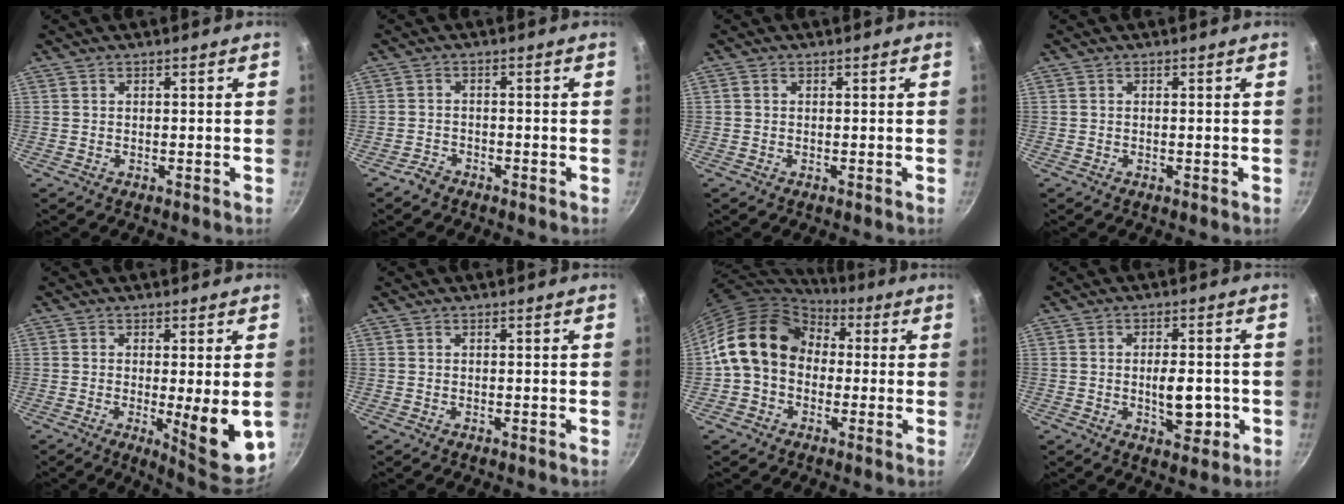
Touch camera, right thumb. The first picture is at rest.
{"total": 2.1, "force": [-1.8, 0.9, 0.5], "torque": [-0.008, 0.021, -0.034]}
{"total": 0.6, "force": [0.0, 0.5, 0.2], "torque": [-0.004, 0.003, -0.001]}
{"total": 0.0}
{"total": 11.2, "force": [-1.5, 2.8, 10.8], "torque": [-0.136, -0.017, -0.011]}
{"total": 0.0}
{"total": 15.6, "force": [1.0, 12.4, 9.5], "torque": [-0.141, 0.041, 0.001]}
{"total": 7.5, "force": [-1.2, 4.0, 6.2], "torque": [-0.066, 0.001, -0.016]}